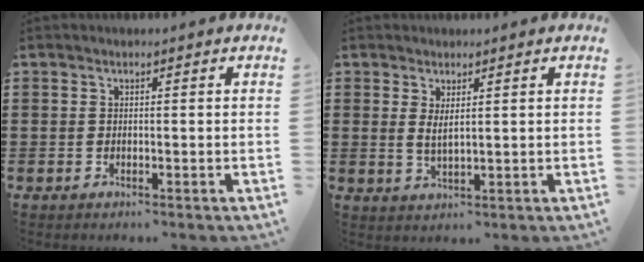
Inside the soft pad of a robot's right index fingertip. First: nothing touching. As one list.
[{"total": 2.3, "force": [1.2, 0.5, 1.9], "torque": [-0.040, 0.001, 0.021]}]